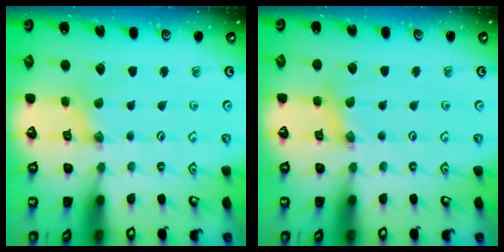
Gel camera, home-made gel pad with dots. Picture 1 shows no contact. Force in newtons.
{"total": 1.9, "press": 1.9, "slide": 0.3}